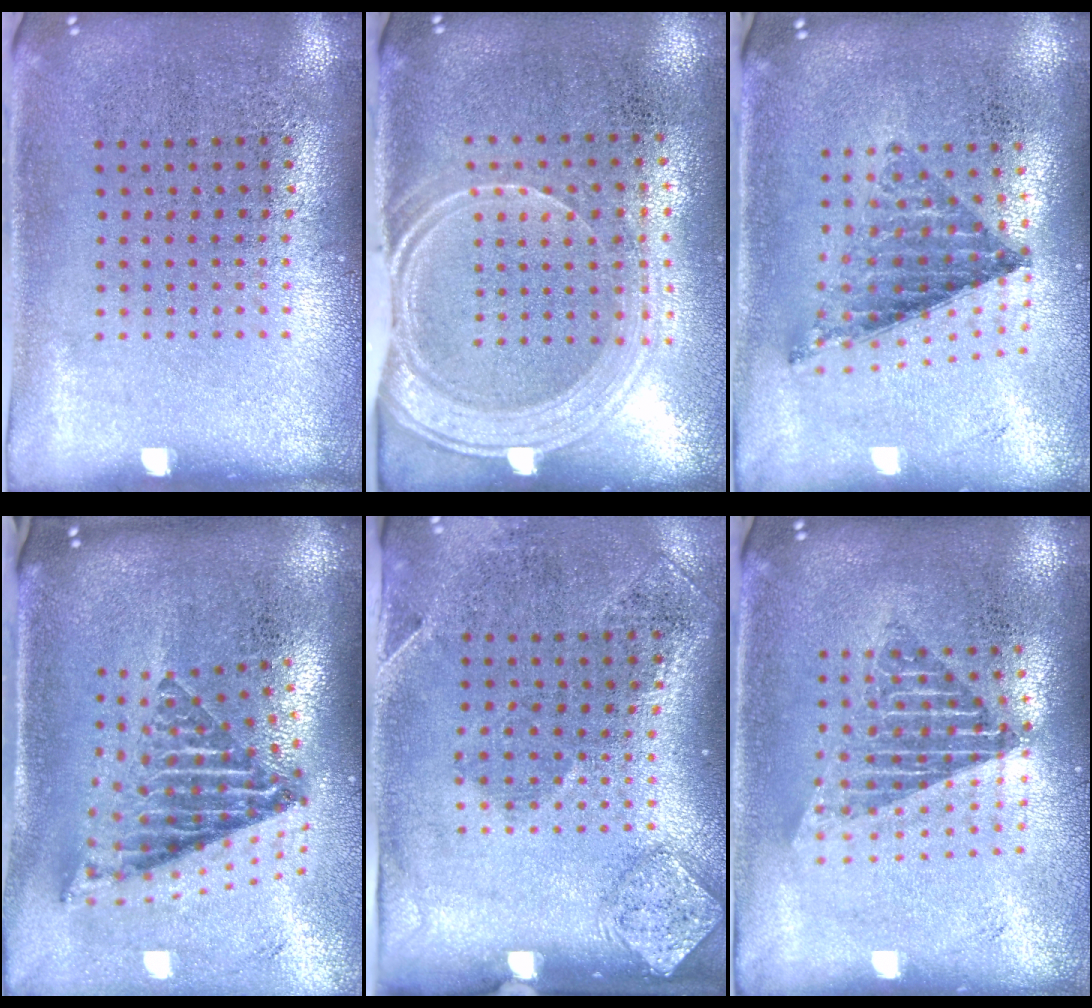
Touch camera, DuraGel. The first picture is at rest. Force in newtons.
{"total": 1.9, "press": 1.7, "slide": 0.9}
{"total": 0.8, "press": 0.8, "slide": 0.1}
{"total": 2.6, "press": 1.7, "slide": 2.0}
{"total": 1.9, "press": 1.2, "slide": 1.5}
{"total": 1.7, "press": 1.4, "slide": 1.0}